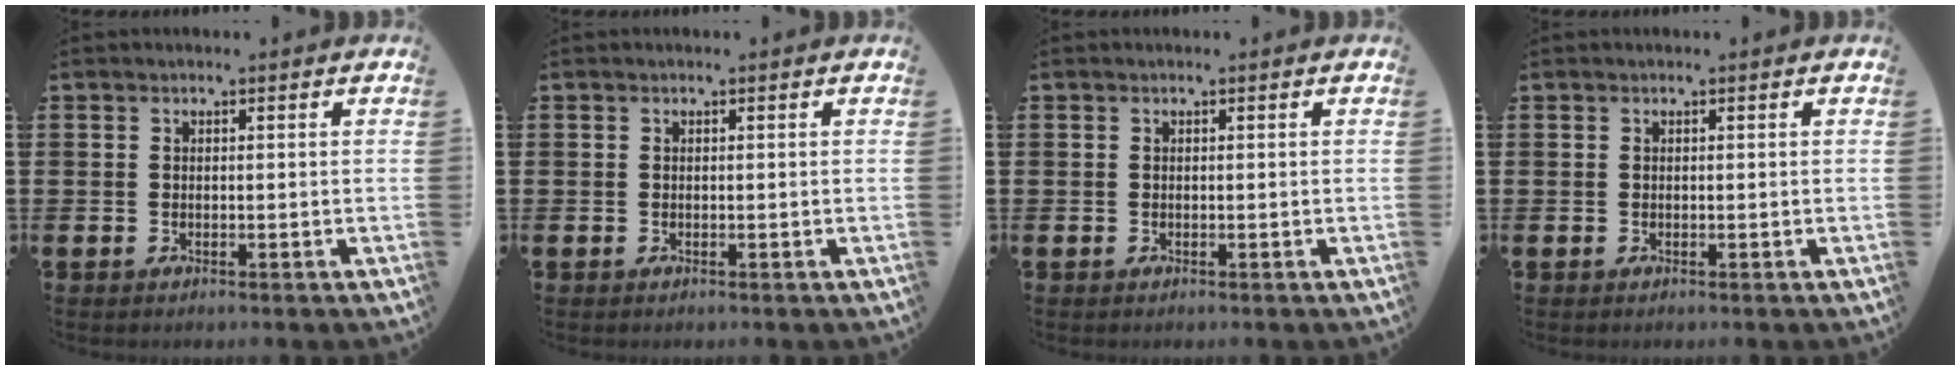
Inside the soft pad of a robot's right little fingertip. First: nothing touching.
{"total": 0.0}
{"total": 0.0}
{"total": 0.0}